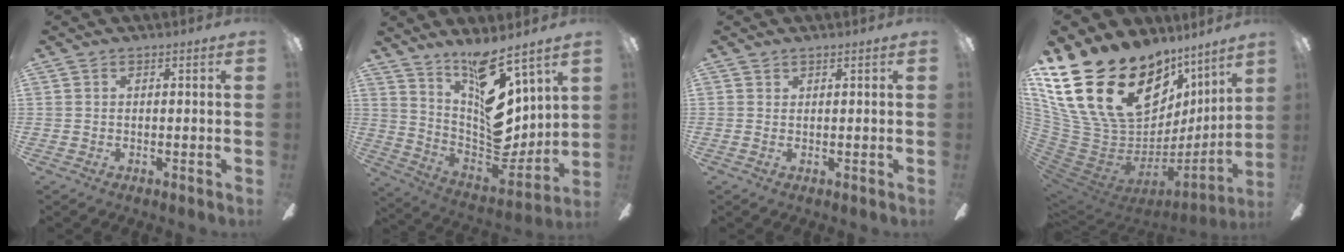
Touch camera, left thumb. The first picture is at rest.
{"total": 7.6, "force": [5.0, 2.2, 5.3], "torque": [-0.112, -0.036, 0.092]}
{"total": 0.7, "force": [0.5, 0.0, 0.4], "torque": [-0.008, -0.002, 0.009]}
{"total": 27.0, "force": [13.4, 15.2, 18.0], "torque": [-0.353, -0.111, 0.284]}